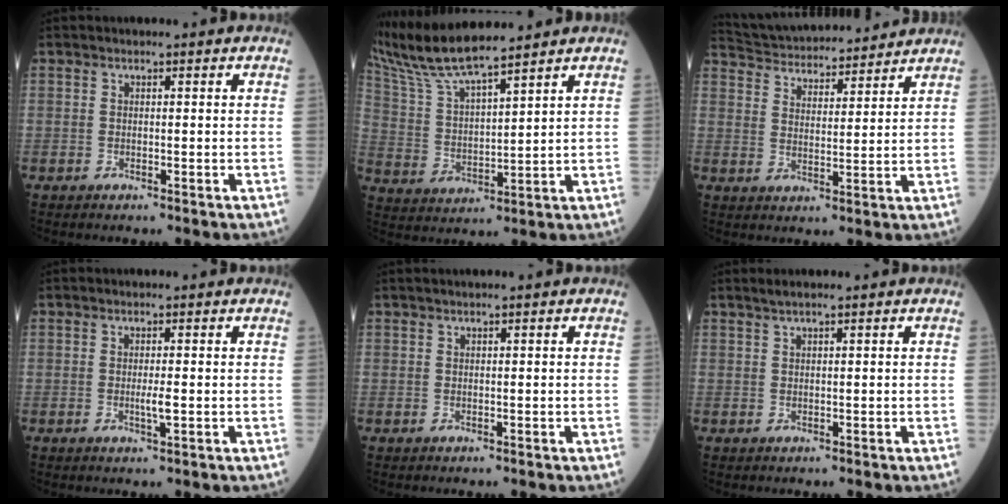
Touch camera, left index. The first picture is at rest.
{"total": 11.4, "force": [10.3, -0.1, 4.9], "torque": [-0.114, 0.016, 0.204]}
{"total": 15.8, "force": [15.0, 2.4, 4.2], "torque": [-0.077, 0.029, 0.231]}
{"total": 1.7, "force": [-0.2, 0.0, 1.6], "torque": [-0.032, -0.006, -0.004]}
{"total": 0.6, "force": [0.4, -0.1, 0.5], "torque": [-0.013, 0.009, 0.014]}
{"total": 1.5, "force": [1.2, -0.2, 0.9], "torque": [-0.018, 0.011, 0.024]}